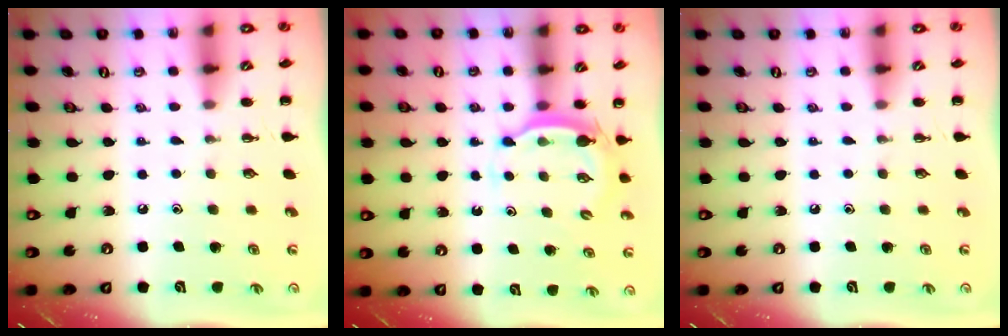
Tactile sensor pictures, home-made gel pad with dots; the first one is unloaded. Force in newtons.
{"total": 5.0, "press": 5.0, "slide": 0.3}
{"total": 0.0}